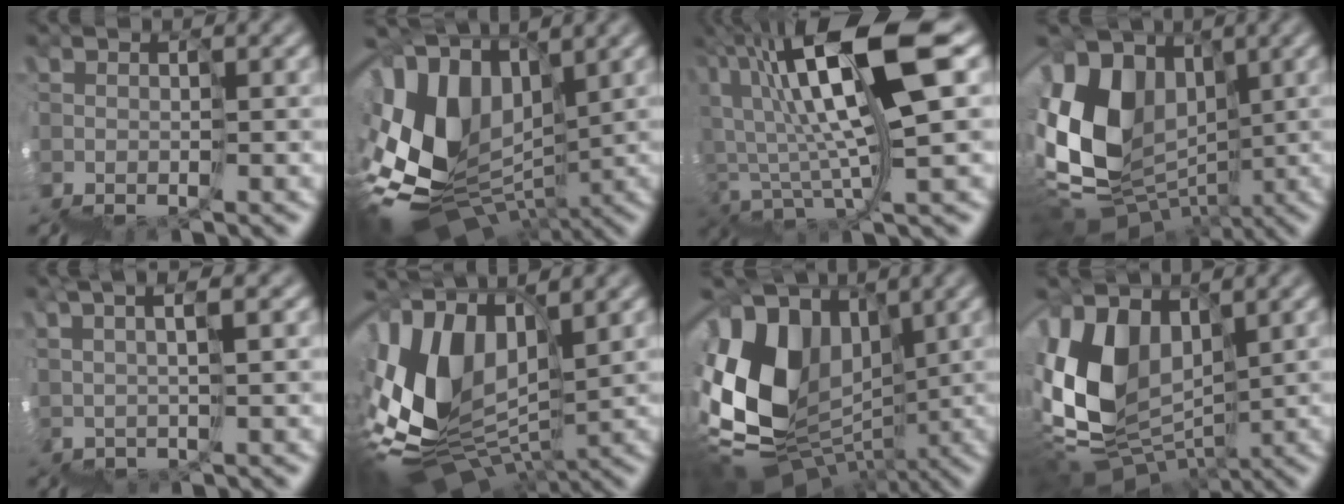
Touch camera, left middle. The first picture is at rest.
{"total": 8.4, "force": [3.7, 5.8, 4.8], "torque": [-0.109, 0.037, 0.064]}
{"total": 9.0, "force": [5.6, 1.1, 7.0], "torque": [-0.113, 0.042, 0.099]}
{"total": 9.2, "force": [3.1, 7.0, 5.1], "torque": [-0.120, 0.036, 0.046]}
{"total": 4.7, "force": [3.5, 1.3, 2.8], "torque": [-0.006, 0.035, 0.064]}
{"total": 8.7, "force": [4.1, 4.8, 6.0], "torque": [-0.139, 0.031, 0.074]}
{"total": 9.4, "force": [4.1, 7.3, 4.2], "torque": [-0.096, 0.030, 0.066]}
{"total": 6.7, "force": [3.5, 4.5, 3.5], "torque": [-0.099, 0.017, 0.060]}